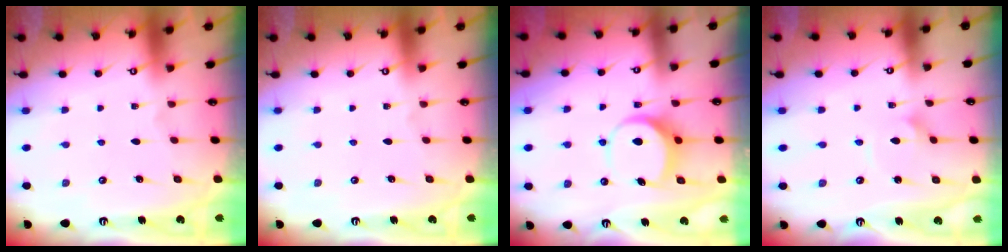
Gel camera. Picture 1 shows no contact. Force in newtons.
{"total": 0.0}
{"total": 7.0, "press": 7.0, "slide": 0.6}
{"total": 1.7, "press": 1.7, "slide": 0.0}